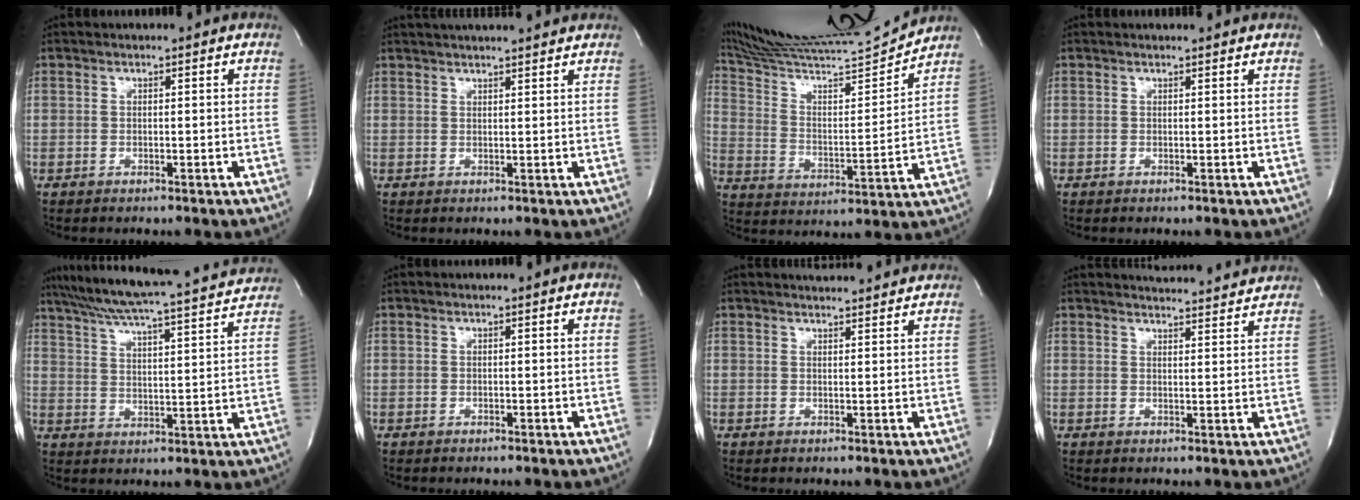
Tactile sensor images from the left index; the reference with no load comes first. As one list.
[{"total": 9.9, "force": [9.0, 0.8, 3.9], "torque": [-0.067, 0.021, 0.119]}, {"total": 19.5, "force": [18.3, -0.8, 6.7], "torque": [-0.132, -0.037, 0.294]}, {"total": 1.7, "force": [1.7, 0.3, 0.2], "torque": [-0.011, 0.007, 0.018]}, {"total": 21.6, "force": [19.6, 0.7, 8.9], "torque": [-0.155, -0.003, 0.271]}, {"total": 0.0}, {"total": 5.2, "force": [5.1, 0.7, 1.0], "torque": [-0.021, 0.012, 0.057]}, {"total": 9.0, "force": [8.8, 0.7, 1.5], "torque": [-0.023, -0.003, 0.100]}]